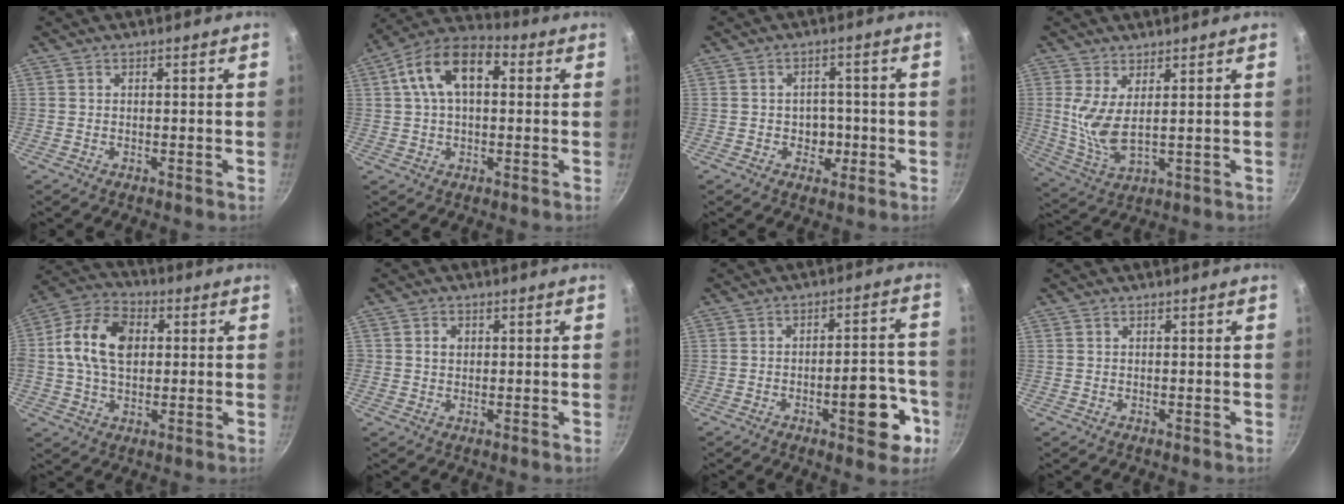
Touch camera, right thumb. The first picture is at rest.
{"total": 13.8, "force": [3.2, 8.1, 10.7], "torque": [-0.166, 0.030, 0.037]}
{"total": 4.2, "force": [-1.0, 3.5, 2.0], "torque": [0.002, 0.008, -0.015]}
{"total": 7.4, "force": [2.4, 2.7, 6.4], "torque": [-0.134, -0.028, 0.053]}
{"total": 13.7, "force": [1.7, 9.2, 10.0], "torque": [-0.165, 0.017, 0.013]}
{"total": 2.2, "force": [0.4, 1.9, 1.0], "torque": [-0.008, 0.003, 0.004]}
{"total": 11.4, "force": [-4.7, 4.6, 9.3], "torque": [-0.082, 0.038, -0.059]}
{"total": 0.0}